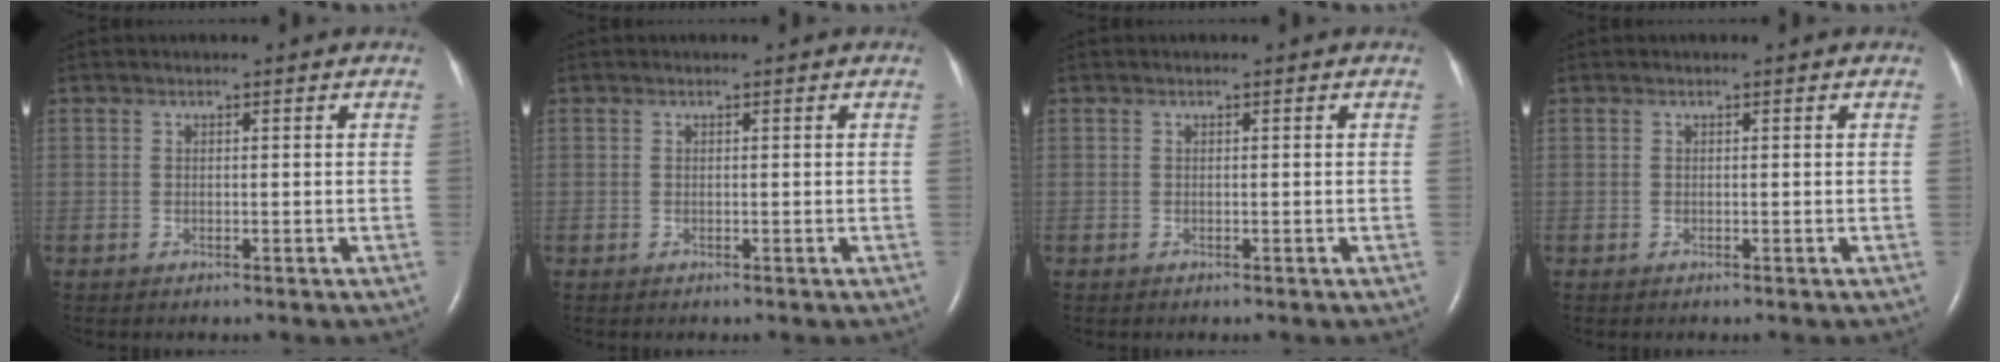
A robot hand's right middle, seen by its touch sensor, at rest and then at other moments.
{"total": 0.0}
{"total": 0.0}
{"total": 0.0}